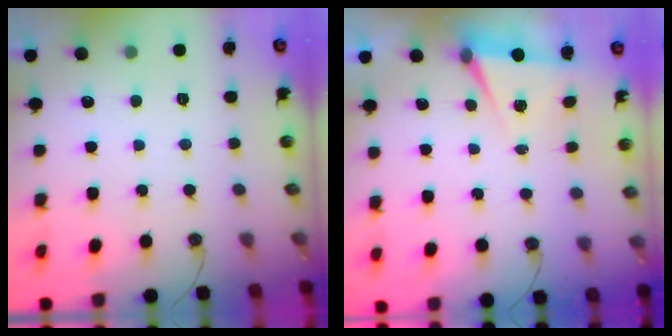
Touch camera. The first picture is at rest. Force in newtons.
{"total": 5.2, "press": 2.7, "slide": 4.5}